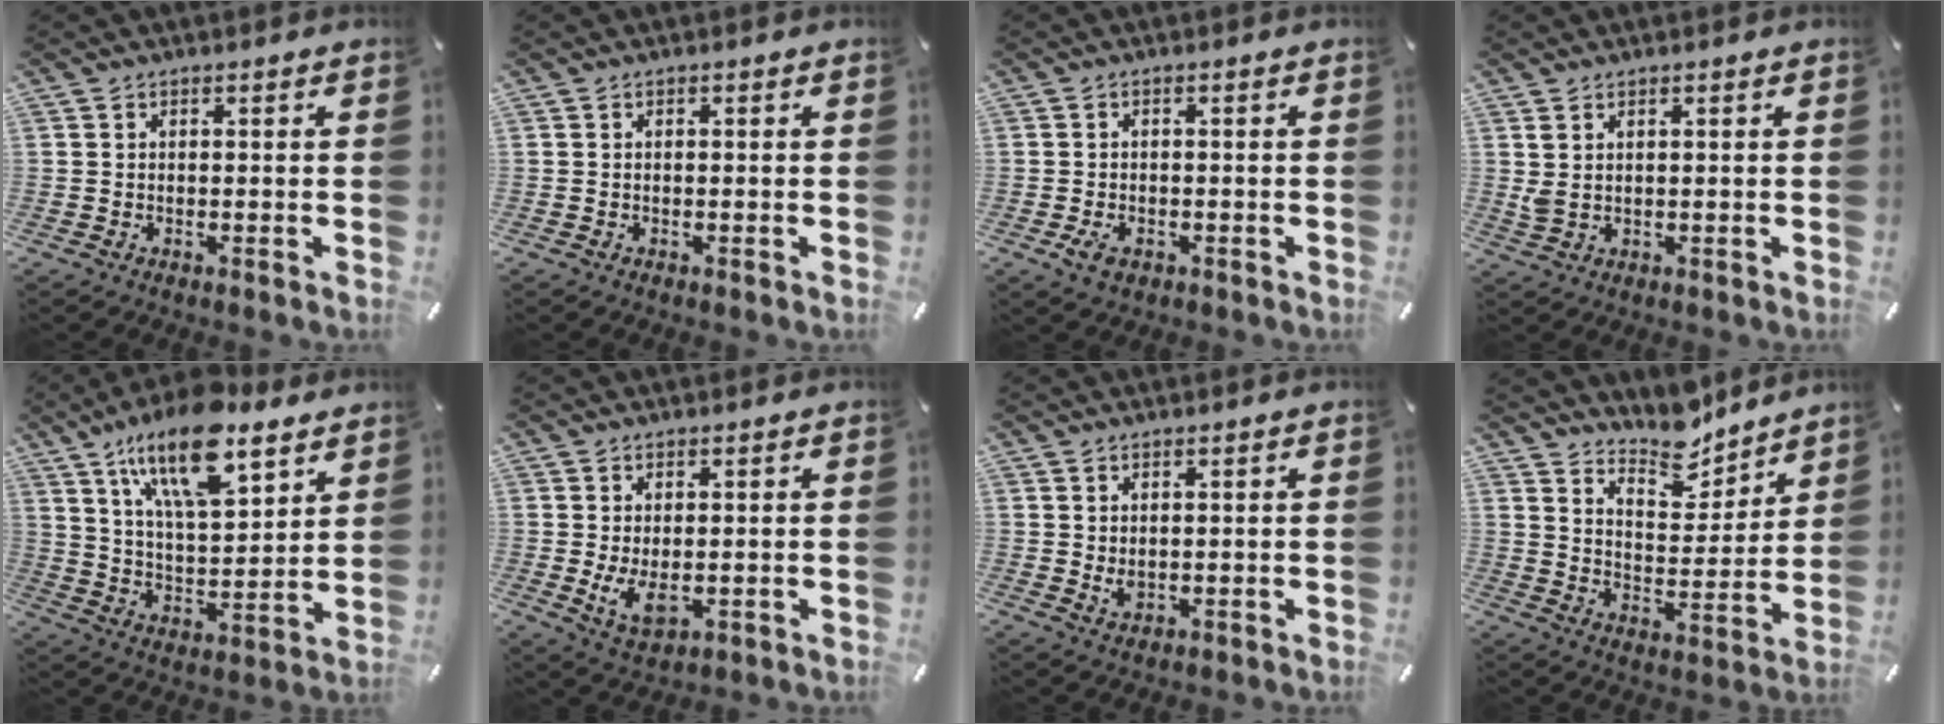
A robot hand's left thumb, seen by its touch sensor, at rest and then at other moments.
{"total": 0.0}
{"total": 2.7, "force": [-1.2, 1.9, 1.6], "torque": [-0.041, -0.001, -0.024]}
{"total": 2.2, "force": [1.1, 1.0, 1.6], "torque": [-0.032, 0.001, 0.019]}
{"total": 18.7, "force": [12.6, 7.5, 11.6], "torque": [-0.206, -0.058, 0.216]}
{"total": 5.8, "force": [0.1, 3.2, 4.8], "torque": [-0.096, -0.010, -0.003]}
{"total": 2.1, "force": [0.9, 1.4, 1.3], "torque": [-0.032, -0.002, 0.014]}
{"total": 10.5, "force": [9.8, 3.7, 1.0], "torque": [-0.019, -0.093, 0.183]}